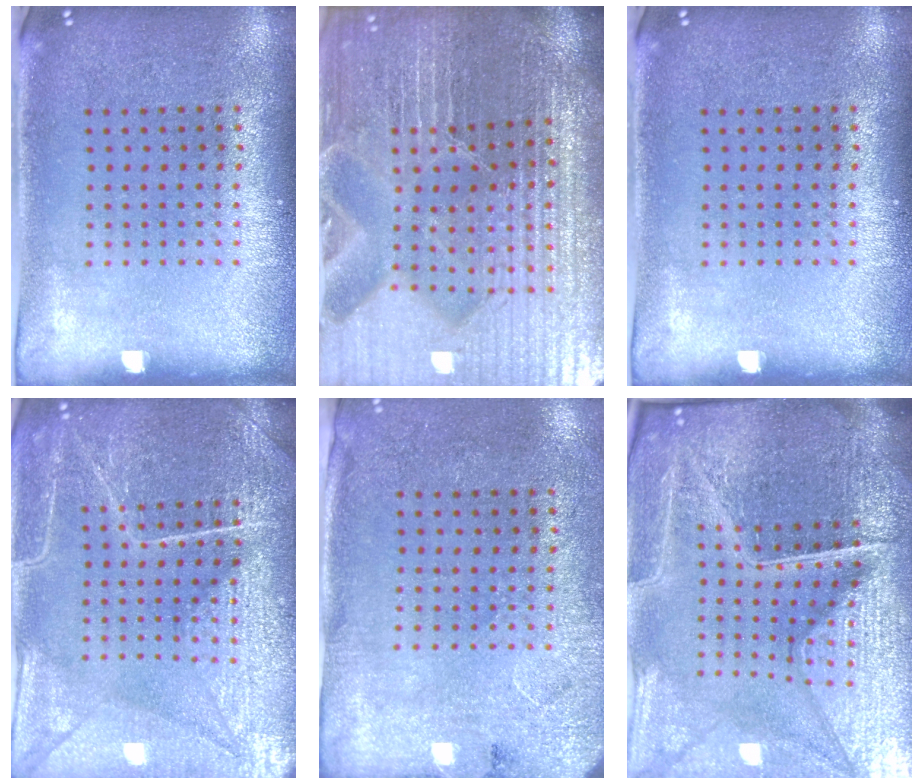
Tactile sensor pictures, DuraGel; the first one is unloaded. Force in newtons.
{"total": 5.8, "press": 5.3, "slide": 2.3}
{"total": 0.0}
{"total": 4.4, "press": 4.4, "slide": 0.4}
{"total": 2.6, "press": 2.2, "slide": 1.5}
{"total": 6.8, "press": 6.0, "slide": 3.1}